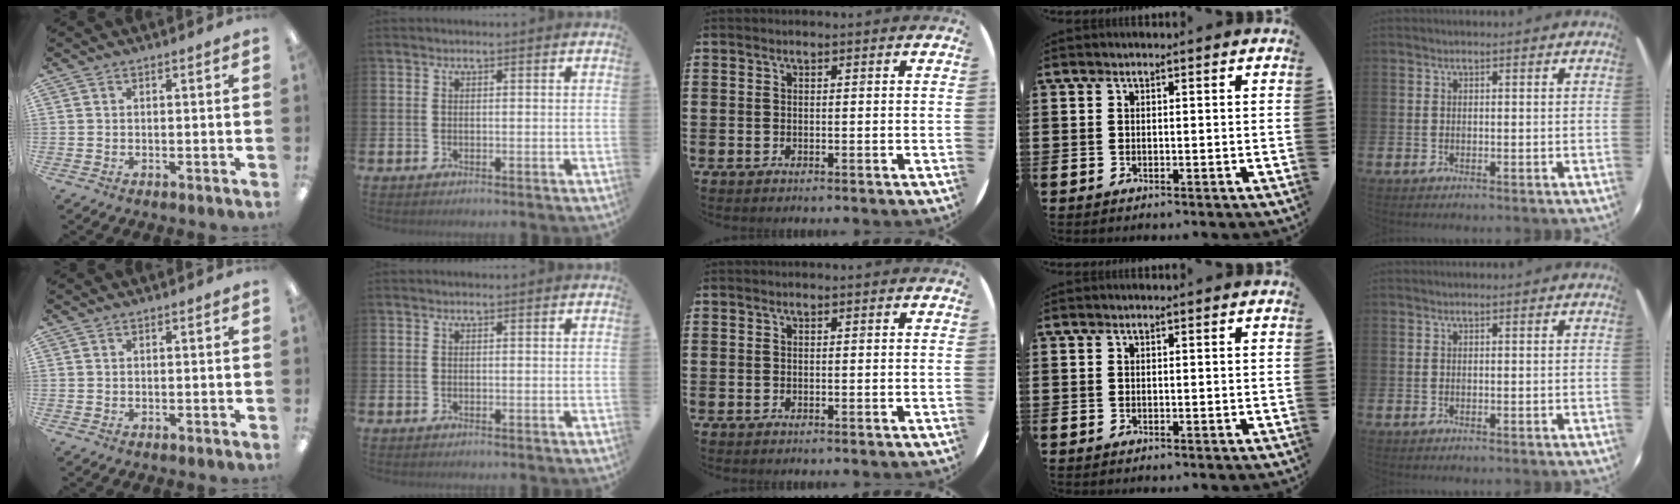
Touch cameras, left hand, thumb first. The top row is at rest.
{}